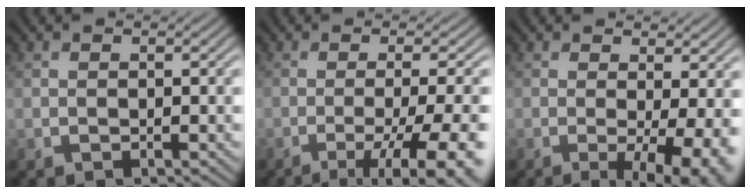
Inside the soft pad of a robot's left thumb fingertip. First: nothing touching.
{"total": 10.0, "force": [-4.6, 2.2, 8.7], "torque": [-0.133, -0.006, -0.060]}
{"total": 8.8, "force": [-1.3, 2.6, 8.3], "torque": [-0.101, -0.004, -0.008]}